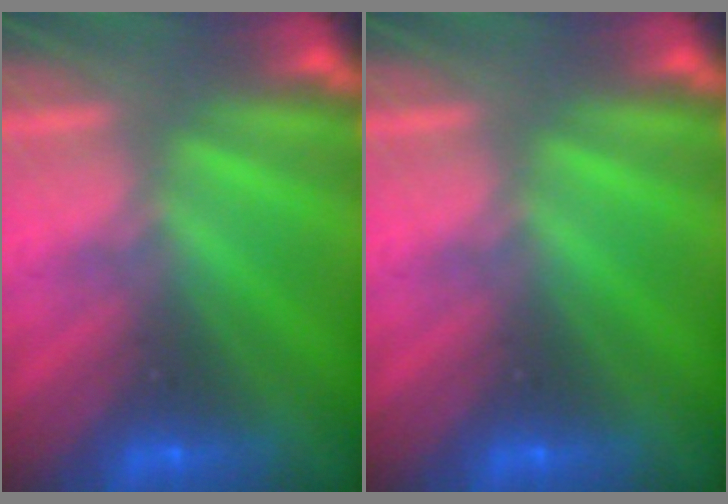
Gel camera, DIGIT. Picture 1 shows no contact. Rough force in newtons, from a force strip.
{"total": 0.0}